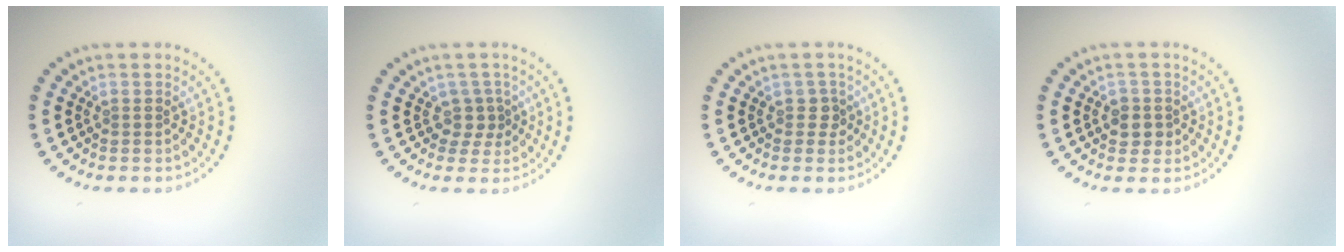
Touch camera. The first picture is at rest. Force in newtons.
{"total": 1.9, "press": 1.3, "slide": 1.4}
{"total": 1.2, "press": 1.0, "slide": 0.6}
{"total": 1.7, "press": 1.6, "slide": 0.5}